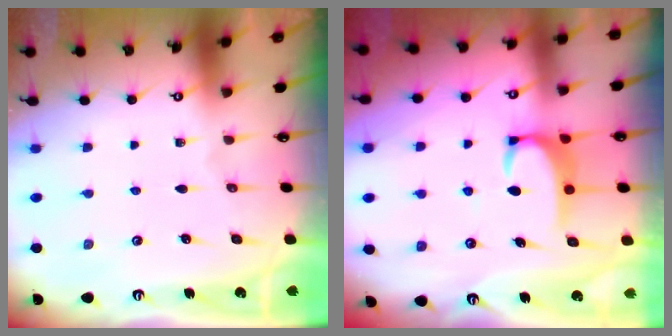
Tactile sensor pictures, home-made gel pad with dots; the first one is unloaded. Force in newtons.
{"total": 3.2, "press": 3.2, "slide": 0.4}